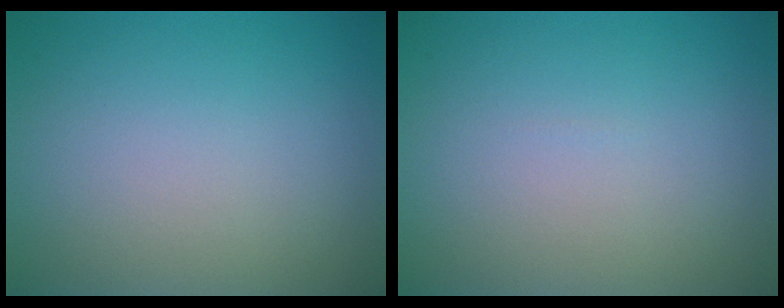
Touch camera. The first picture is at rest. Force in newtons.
{"total": 0.0}